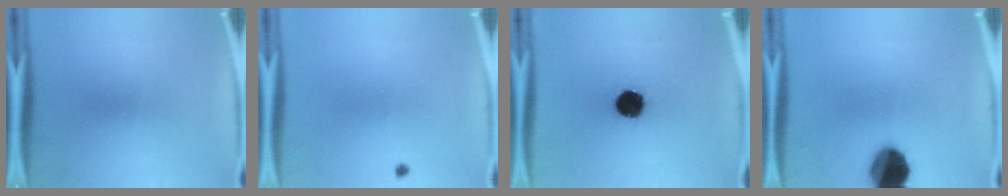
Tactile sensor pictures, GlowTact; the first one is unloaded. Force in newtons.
{"total": 0.5}
{"total": 12.9}
{"total": 14.1}